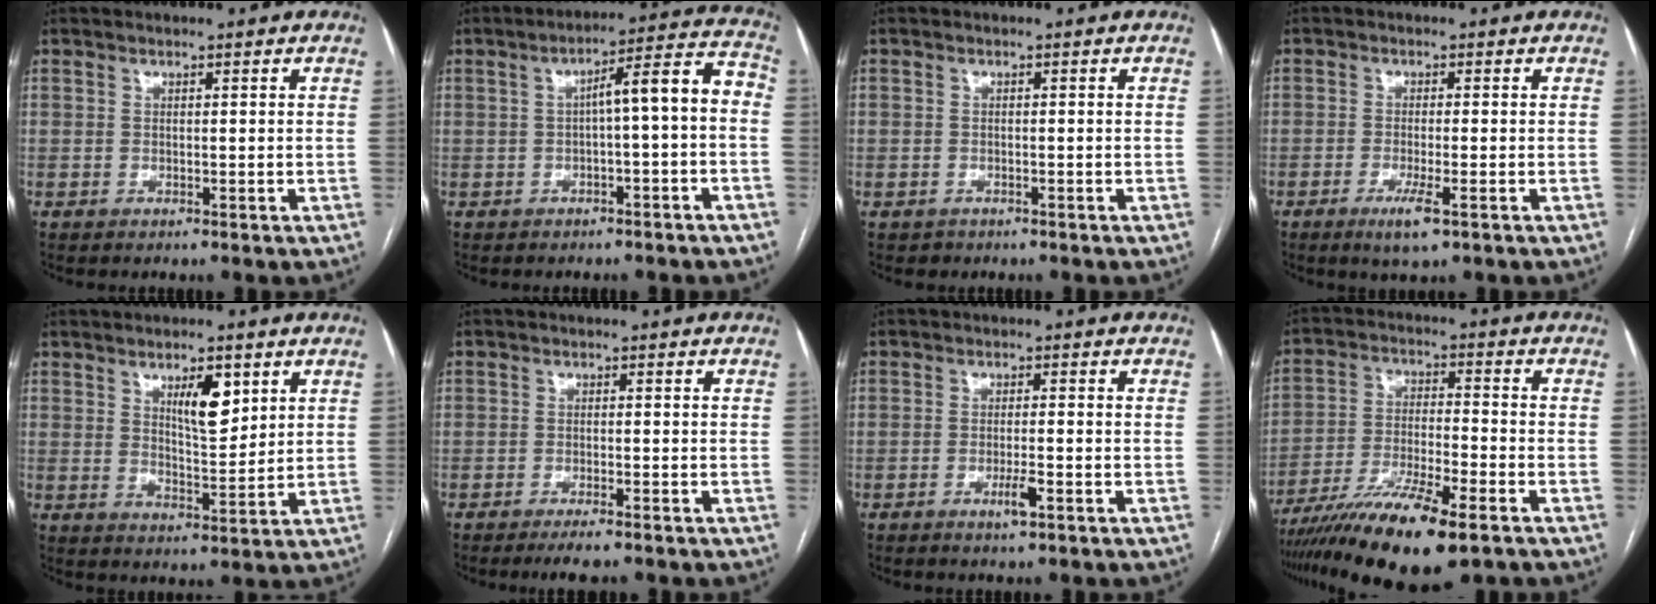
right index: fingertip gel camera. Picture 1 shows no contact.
{"total": 8.4, "force": [-0.8, 1.0, 8.3], "torque": [-0.113, 0.041, -0.013]}
{"total": 1.3, "force": [-0.6, 1.1, -0.2], "torque": [-0.004, 0.005, -0.010]}
{"total": 4.0, "force": [-2.0, 0.3, 3.4], "torque": [-0.063, -0.010, -0.034]}
{"total": 6.4, "force": [3.1, 1.7, 5.3], "torque": [-0.089, -0.004, 0.055]}
{"total": 3.2, "force": [-2.5, 0.2, 2.1], "torque": [-0.030, -0.005, -0.038]}
{"total": 2.7, "force": [-1.3, 0.2, 2.4], "torque": [-0.042, -0.003, -0.022]}
{"total": 14.8, "force": [-9.9, 2.0, 10.9], "torque": [-0.196, -0.034, -0.173]}